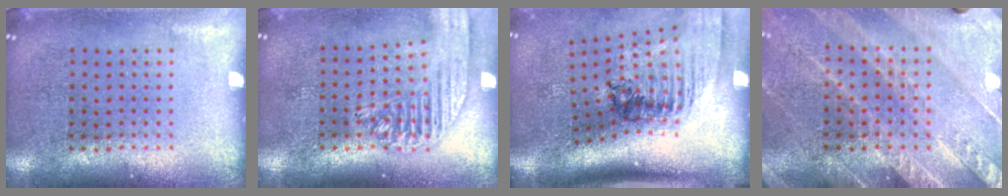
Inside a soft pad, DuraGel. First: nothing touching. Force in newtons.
{"total": 1.8, "press": 1.7, "slide": 0.7}
{"total": 2.4, "press": 1.7, "slide": 1.7}
{"total": 2.9, "press": 2.7, "slide": 0.9}